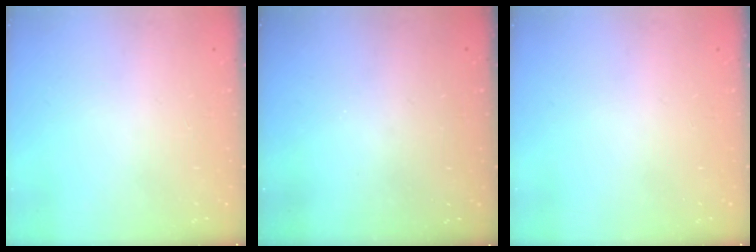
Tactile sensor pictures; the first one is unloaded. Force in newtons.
{"total": 3.0, "press": 3.0, "slide": 0.2}
{"total": 0.0}